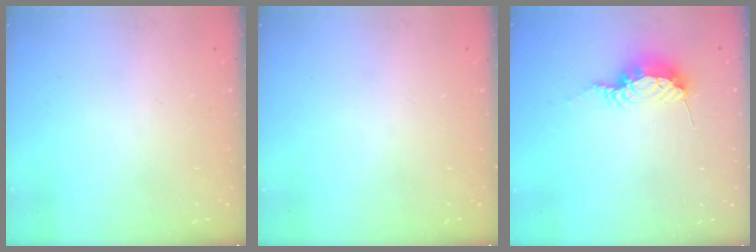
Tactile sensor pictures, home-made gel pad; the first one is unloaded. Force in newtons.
{"total": 0.0}
{"total": 8.4, "press": 8.4, "slide": 0.9}